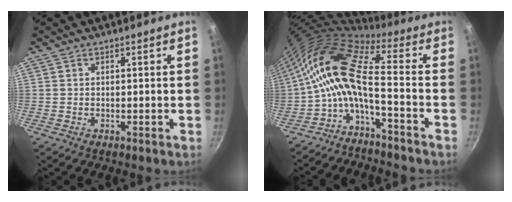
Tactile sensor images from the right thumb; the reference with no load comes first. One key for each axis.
{"total": 13.5, "fx": -2.7, "fy": 4.4, "fz": 12.5, "tx": -0.263, "ty": 0.040, "tz": -0.065}